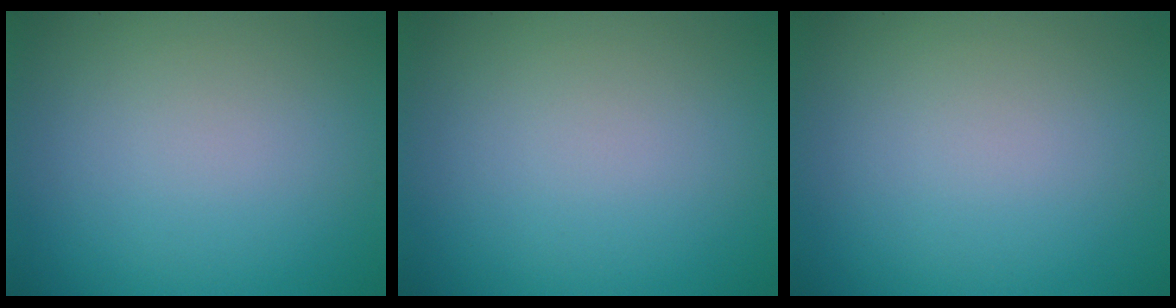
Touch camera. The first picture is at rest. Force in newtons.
{"total": 0.0}
{"total": 0.0}